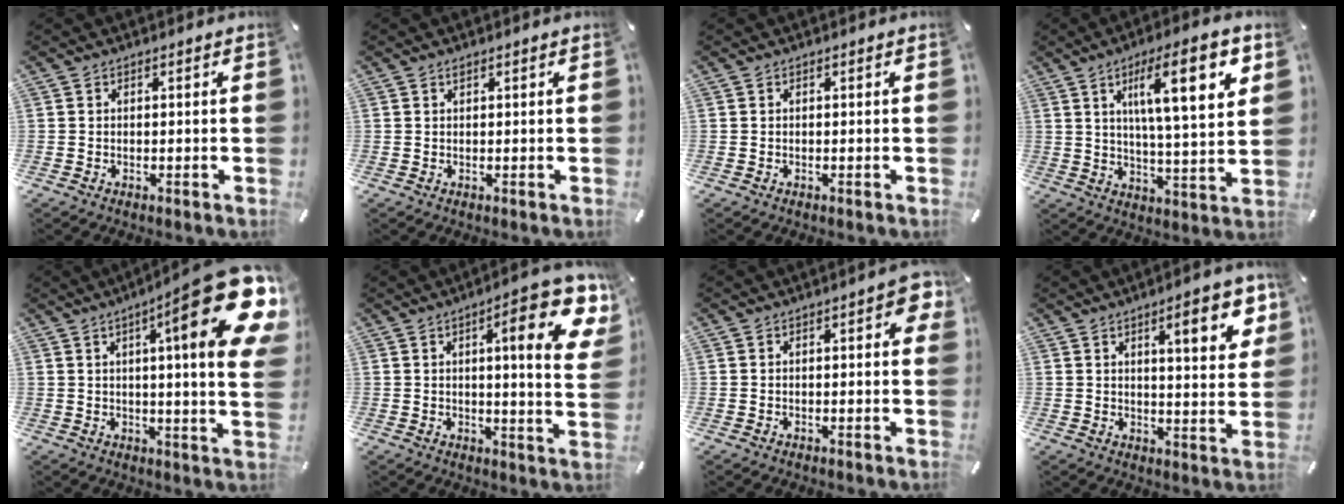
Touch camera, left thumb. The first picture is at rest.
{"total": 0.6, "force": [0.4, 0.2, 0.4], "torque": [-0.007, 0.001, 0.007]}
{"total": 0.0}
{"total": 17.3, "force": [7.1, 4.4, 15.2], "torque": [-0.231, -0.019, 0.102]}
{"total": 25.6, "force": [10.1, 4.2, 23.1], "torque": [-0.330, -0.071, 0.148]}
{"total": 17.3, "force": [7.1, 4.0, 15.2], "torque": [-0.210, -0.040, 0.098]}
{"total": 4.9, "force": [0.7, 2.0, 4.5], "torque": [-0.061, 0.004, 0.007]}
{"total": 11.7, "force": [5.3, 3.1, 9.9], "torque": [-0.138, -0.016, 0.080]}